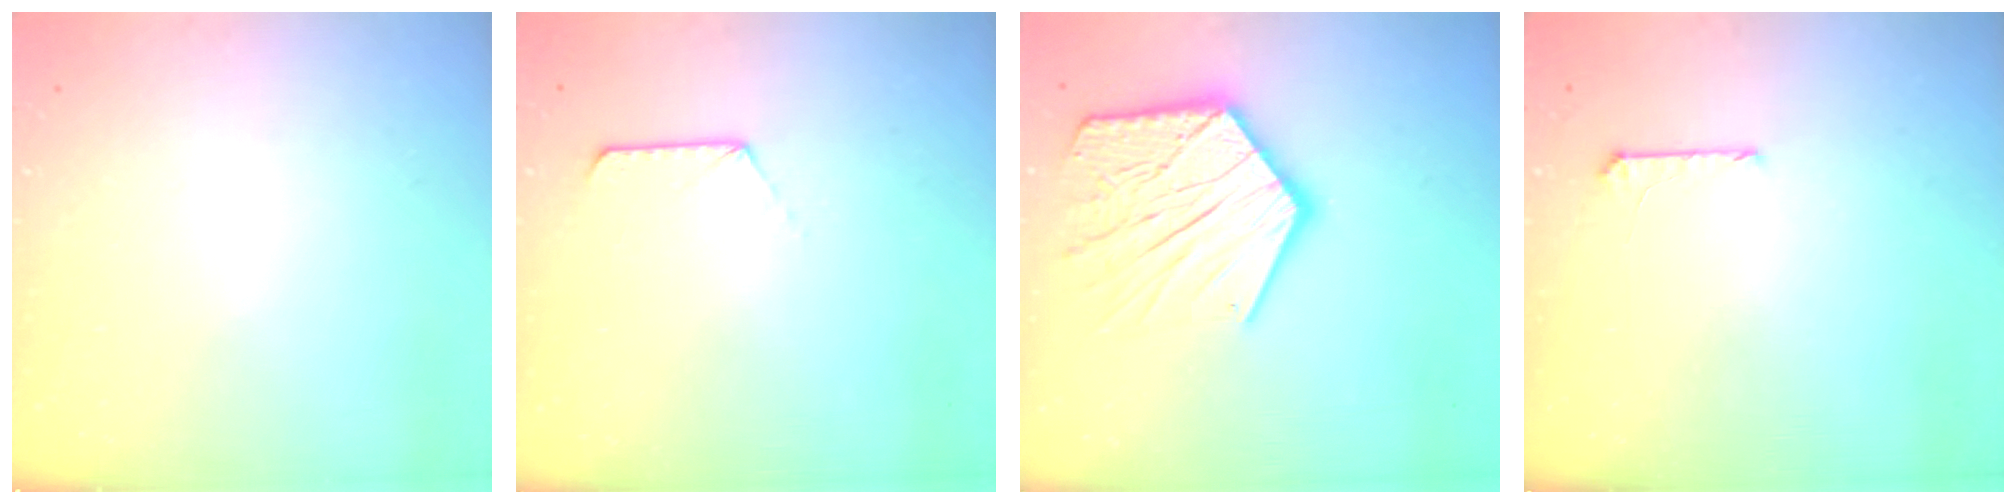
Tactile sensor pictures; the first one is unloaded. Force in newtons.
{"total": 7.0, "press": 7.0, "slide": 0.7}
{"total": 21.6, "press": 21.6, "slide": 1.6}
{"total": 5.5, "press": 5.5, "slide": 0.6}